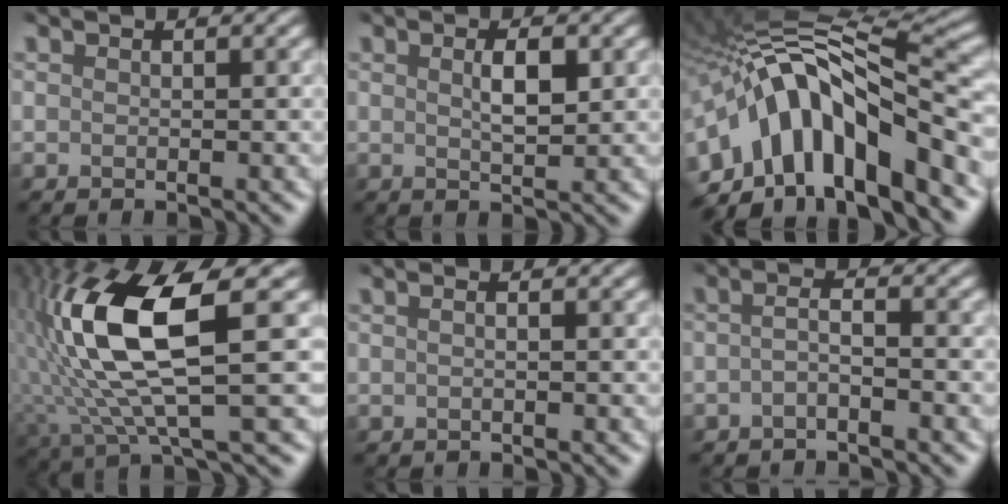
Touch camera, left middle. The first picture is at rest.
{"total": 2.0, "force": [0.8, 0.3, 1.8], "torque": [-0.038, 0.004, 0.016]}
{"total": 14.2, "force": [-3.3, 6.2, 12.3], "torque": [-0.185, 0.030, -0.056]}
{"total": 10.8, "force": [2.3, 2.7, 10.2], "torque": [-0.208, 0.009, 0.050]}
{"total": 0.5, "force": [-0.1, 0.0, 0.5], "torque": [-0.004, 0.000, -0.007]}
{"total": 1.3, "force": [-0.8, -0.1, 1.1], "torque": [-0.025, 0.006, -0.021]}